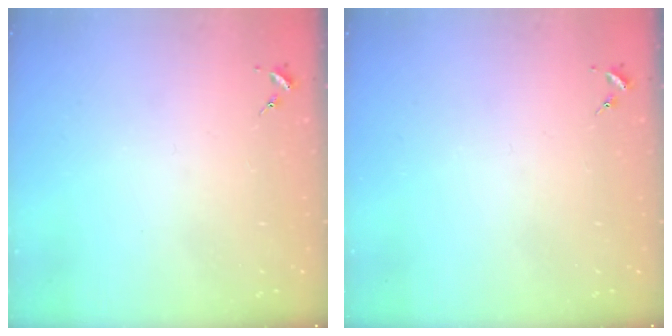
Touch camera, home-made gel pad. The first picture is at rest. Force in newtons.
{"total": 0.0}